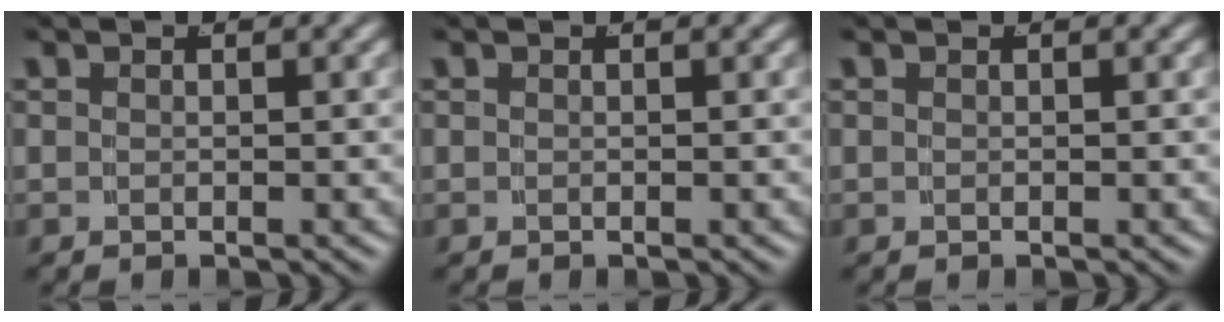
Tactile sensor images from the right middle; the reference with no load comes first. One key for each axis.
{"total": 0.0}
{"total": 0.0}